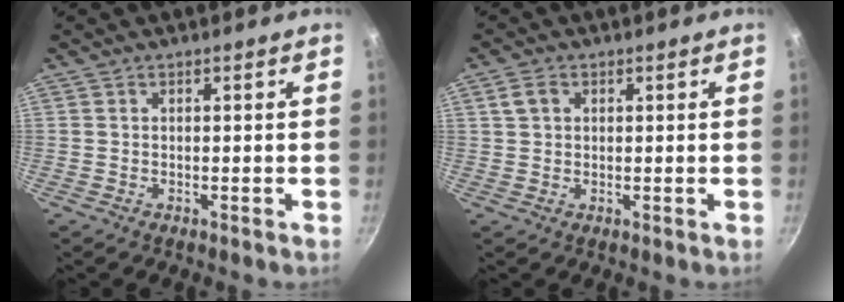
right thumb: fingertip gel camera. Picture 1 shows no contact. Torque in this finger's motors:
{"motor_torque": [-0.21, 0.38, -0.14, -0.13, 0.08]}